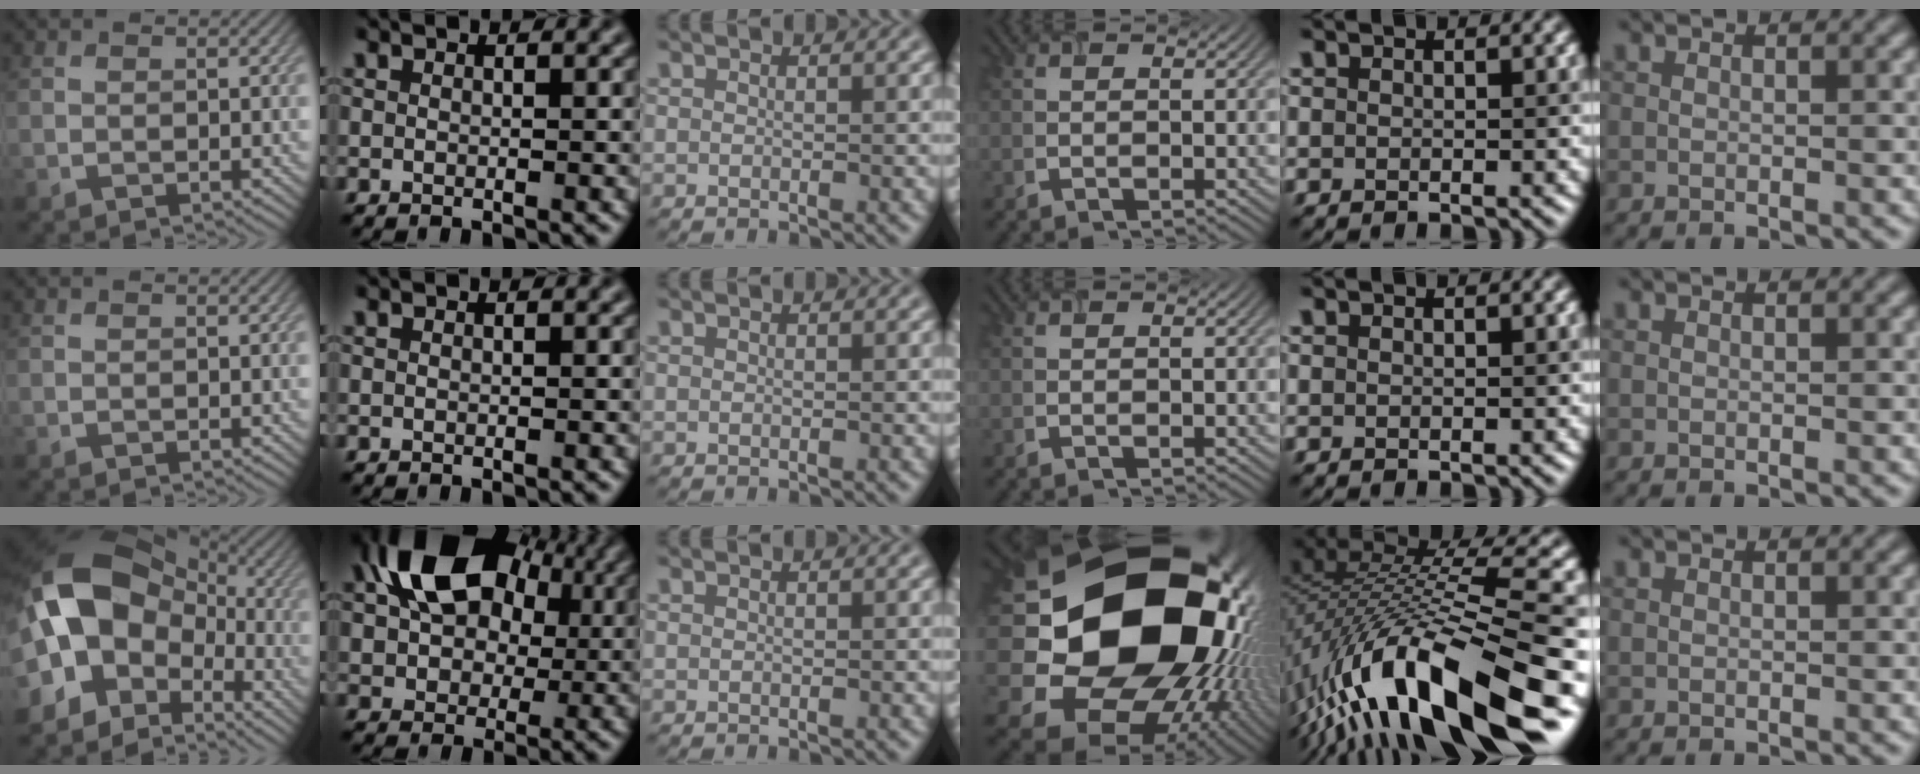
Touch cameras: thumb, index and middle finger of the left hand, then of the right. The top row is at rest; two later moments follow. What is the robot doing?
{"motion": "extract", "object": "airpods case & airpods"}